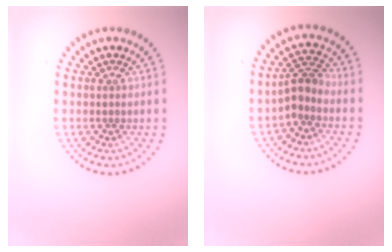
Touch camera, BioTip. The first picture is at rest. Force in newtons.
{"total": 2.7, "press": 2.1, "slide": 1.7}